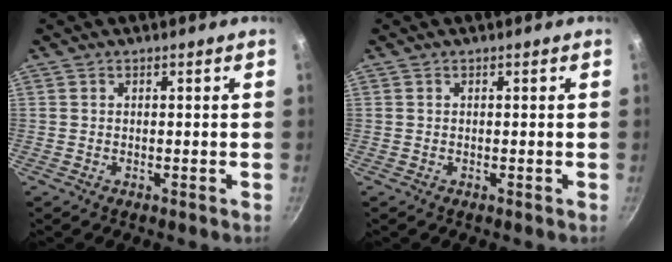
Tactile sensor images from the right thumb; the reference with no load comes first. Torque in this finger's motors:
{"motor_torque": [0.00, 0.00, -0.05, 0.30, 0.00]}